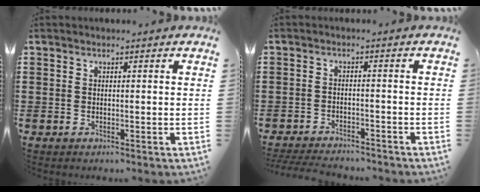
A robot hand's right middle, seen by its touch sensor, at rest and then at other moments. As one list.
[{"total": 3.4, "force": [-3.4, 0.4, 0.5], "torque": [-0.018, -0.003, -0.072]}]